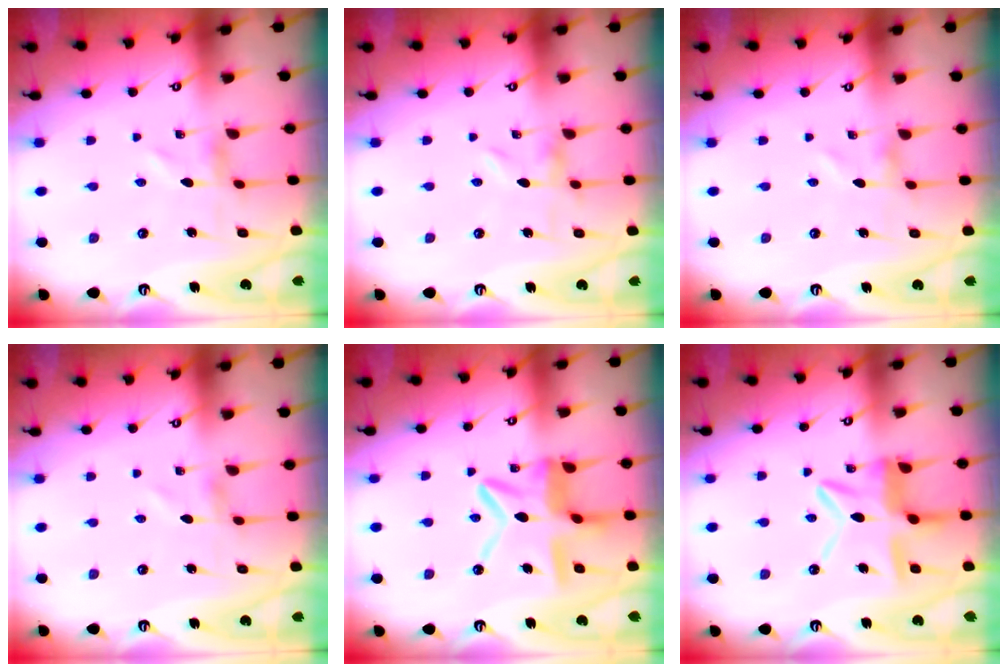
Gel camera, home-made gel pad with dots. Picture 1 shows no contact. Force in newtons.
{"total": 0.0}
{"total": 0.0}
{"total": 0.0}
{"total": 14.2, "press": 14.1, "slide": 1.3}
{"total": 11.5, "press": 11.5, "slide": 0.6}